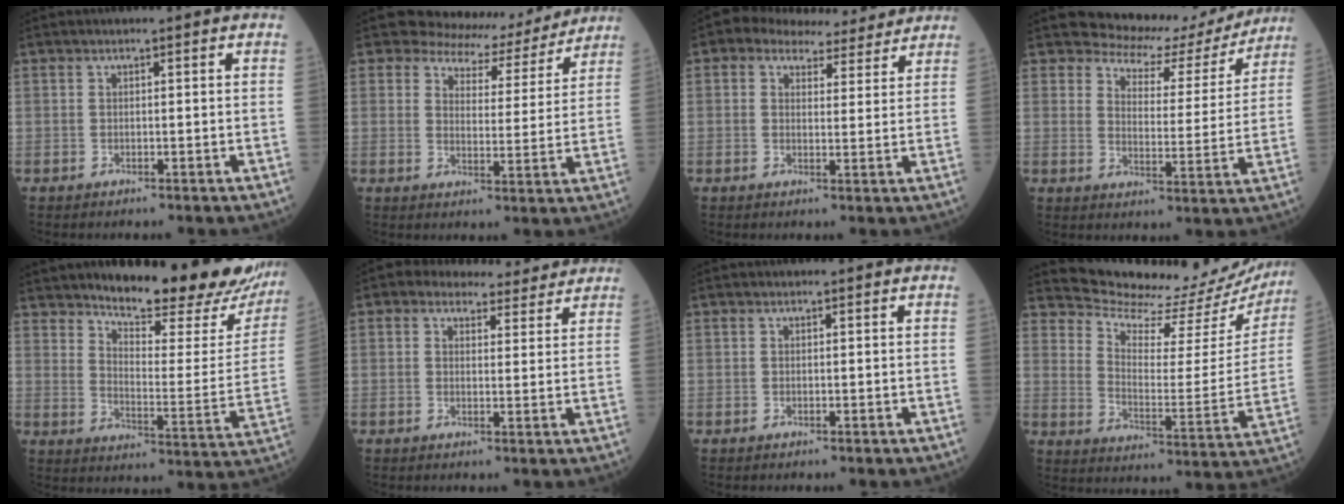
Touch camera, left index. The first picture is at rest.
{"total": 9.2, "force": [8.7, 3.0, 0.4], "torque": [-0.005, -0.006, 0.108]}
{"total": 8.7, "force": [7.6, 3.6, 2.5], "torque": [-0.031, 0.020, 0.092]}
{"total": 11.4, "force": [10.7, 3.8, 0.9], "torque": [-0.008, -0.014, 0.127]}
{"total": 21.1, "force": [18.7, 3.8, 9.0], "torque": [-0.124, -0.076, 0.238]}
{"total": 7.4, "force": [6.6, 3.1, 1.5], "torque": [-0.012, 0.015, 0.076]}
{"total": 0.0}
{"total": 19.6, "force": [19.0, 3.8, 3.0], "torque": [-0.045, -0.077, 0.232]}